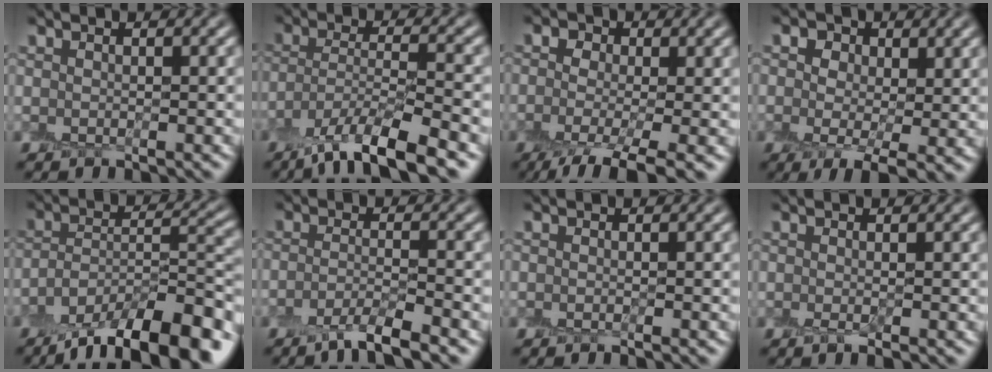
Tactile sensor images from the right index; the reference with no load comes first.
{"total": 8.3, "force": [-5.8, 2.1, 5.5], "torque": [-0.095, -0.009, -0.108]}
{"total": 7.2, "force": [-2.8, 3.5, 5.6], "torque": [-0.106, 0.002, -0.053]}
{"total": 5.7, "force": [0.3, 3.6, 4.5], "torque": [-0.065, -0.004, 0.000]}
{"total": 12.4, "force": [-8.2, 4.5, 8.1], "torque": [-0.126, 0.002, -0.139]}
{"total": 3.9, "force": [-2.6, 0.7, 2.8], "torque": [-0.047, -0.003, -0.059]}
{"total": 0.6, "force": [-0.3, 0.2, 0.4], "torque": [-0.001, -0.004, -0.008]}
{"total": 0.9, "force": [-0.3, 0.1, 0.8], "torque": [-0.015, -0.008, -0.005]}